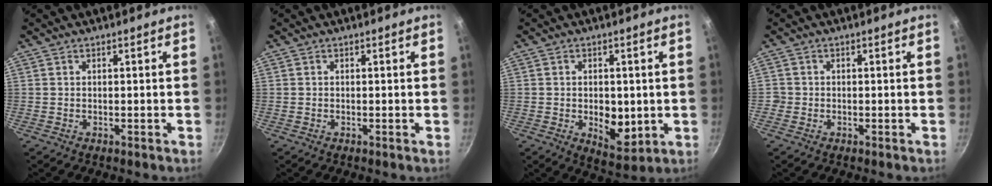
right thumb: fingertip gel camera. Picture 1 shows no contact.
{"total": 0.0}
{"total": 7.8, "force": [-0.8, 4.5, 6.3], "torque": [-0.074, -0.019, -0.004]}
{"total": 1.1, "force": [-0.4, 1.0, 0.1], "torque": [0.001, 0.003, -0.007]}